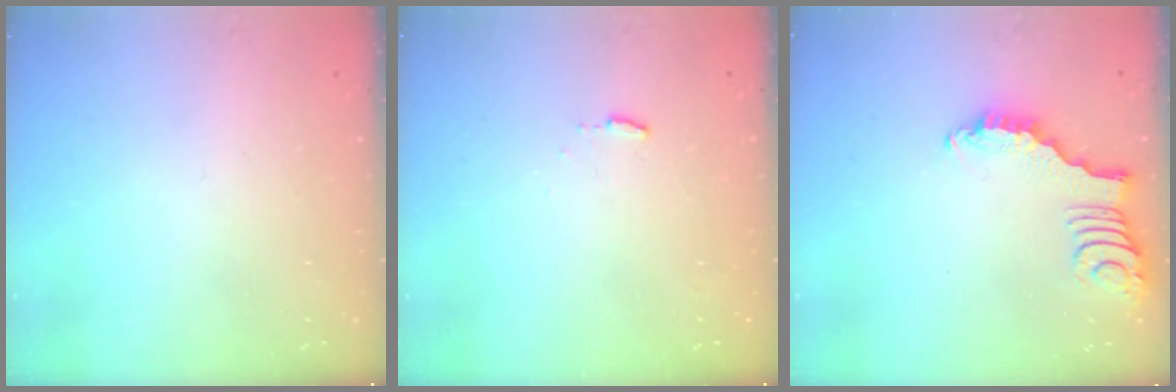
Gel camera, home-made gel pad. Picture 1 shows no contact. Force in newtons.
{"total": 4.3, "press": 4.3, "slide": 0.4}
{"total": 2.3, "press": 2.3, "slide": 0.3}